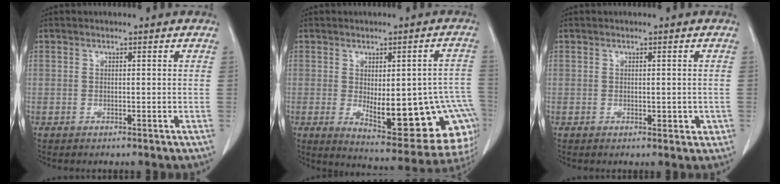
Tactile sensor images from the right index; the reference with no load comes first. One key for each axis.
{"total": 20.3, "fx": -4.7, "fy": 7.4, "fz": 18.2, "tx": -0.146, "ty": 0.013, "tz": -0.039}
{"total": 2.1, "fx": -0.2, "fy": 1.0, "fz": 1.8, "tx": -0.022, "ty": -0.003, "tz": 0.003}